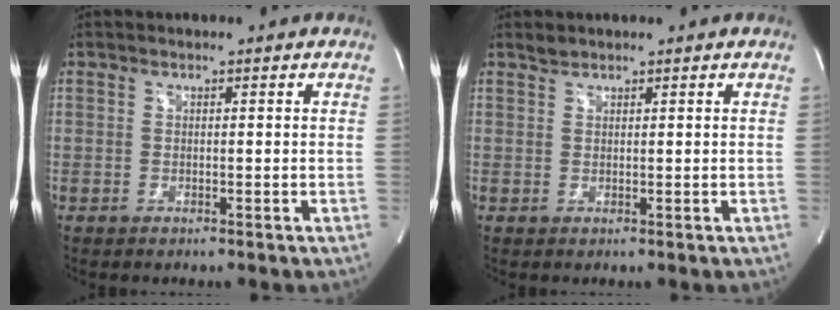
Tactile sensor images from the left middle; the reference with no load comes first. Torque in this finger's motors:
{"motor_torque": [0.14, 0.08, -0.08, -0.01]}